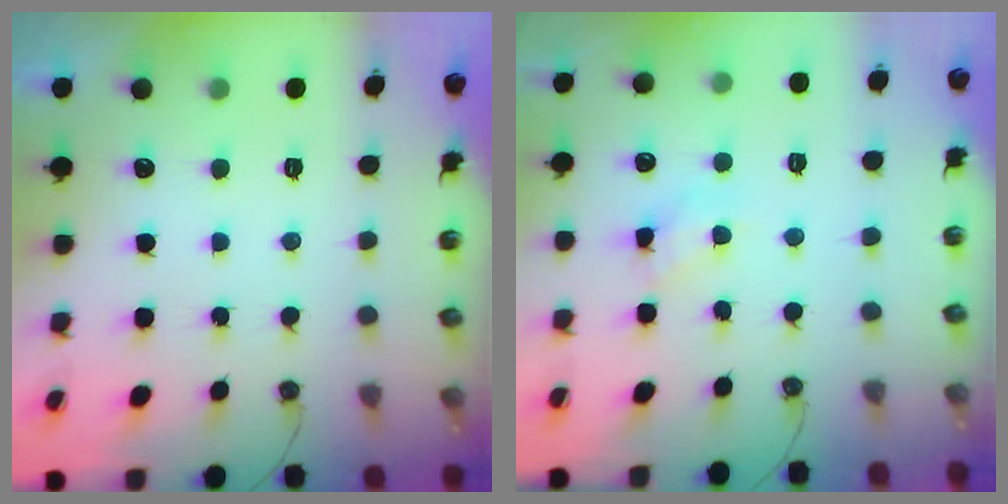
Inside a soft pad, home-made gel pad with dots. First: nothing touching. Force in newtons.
{"total": 5.6, "press": 5.6, "slide": 0.4}